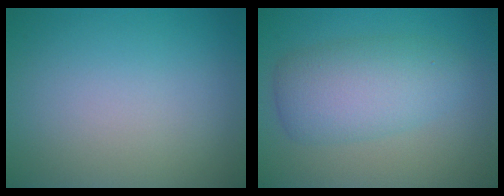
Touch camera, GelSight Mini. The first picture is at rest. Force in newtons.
{"total": 5.0, "press": 5.0, "slide": 0.2}